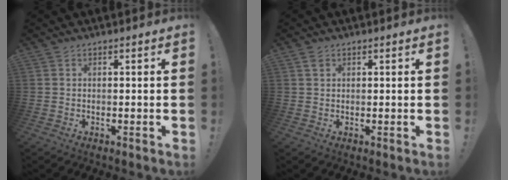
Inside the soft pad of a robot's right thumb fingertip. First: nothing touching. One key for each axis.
{"total": 1.5, "fx": 0.9, "fy": 1.0, "fz": 0.5, "tx": 0.005, "ty": -0.006, "tz": 0.015}